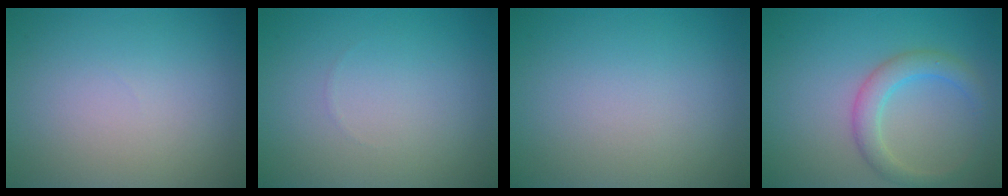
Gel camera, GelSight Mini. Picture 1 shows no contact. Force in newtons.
{"total": 0.0}
{"total": 0.0}
{"total": 3.0, "press": 3.0, "slide": 0.1}